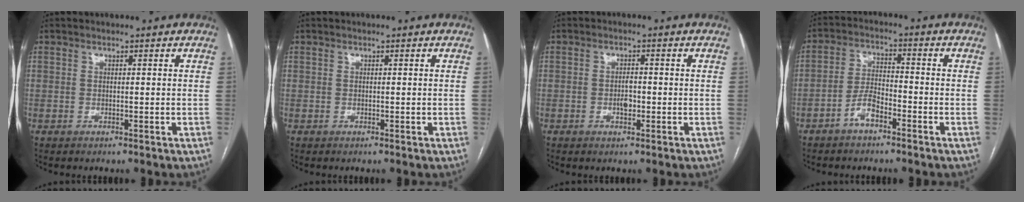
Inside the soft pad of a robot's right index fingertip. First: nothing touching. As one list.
[{"total": 0.0}, {"total": 2.2, "force": [-0.5, 1.0, 1.9], "torque": [-0.031, 0.002, -0.006]}, {"total": 4.7, "force": [-2.9, 1.8, 3.2], "torque": [-0.066, 0.011, -0.057]}]